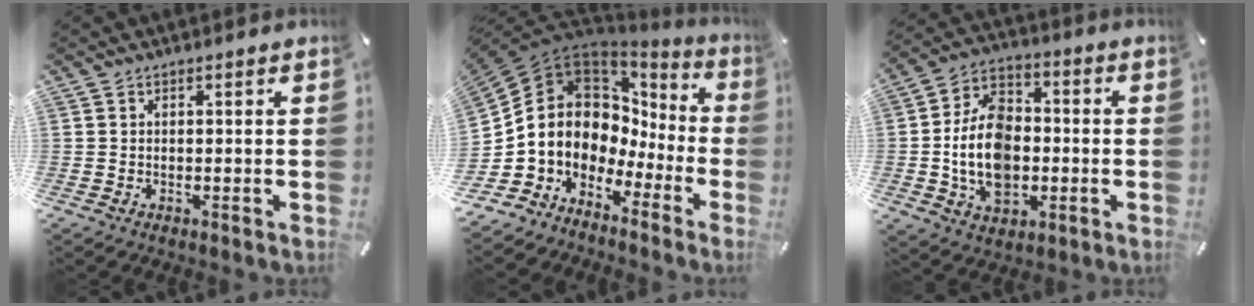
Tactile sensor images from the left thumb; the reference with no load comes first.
{"total": 8.6, "force": [1.2, 7.9, 3.3], "torque": [-0.109, -0.056, 0.019]}
{"total": 15.1, "force": [-2.2, 10.9, 10.3], "torque": [-0.211, 0.012, -0.038]}